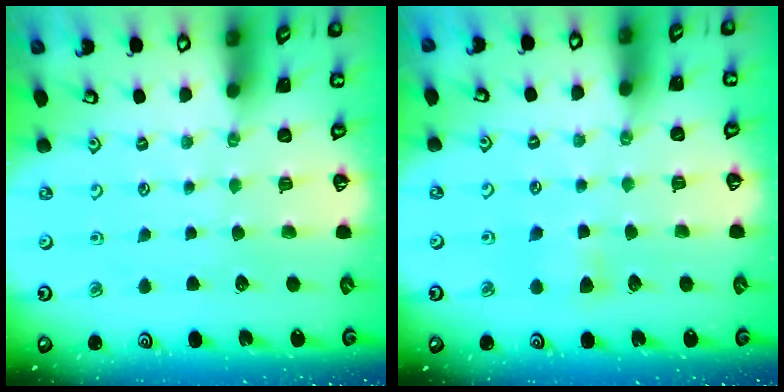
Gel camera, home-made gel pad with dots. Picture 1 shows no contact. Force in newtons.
{"total": 4.5, "press": 4.4, "slide": 0.7}